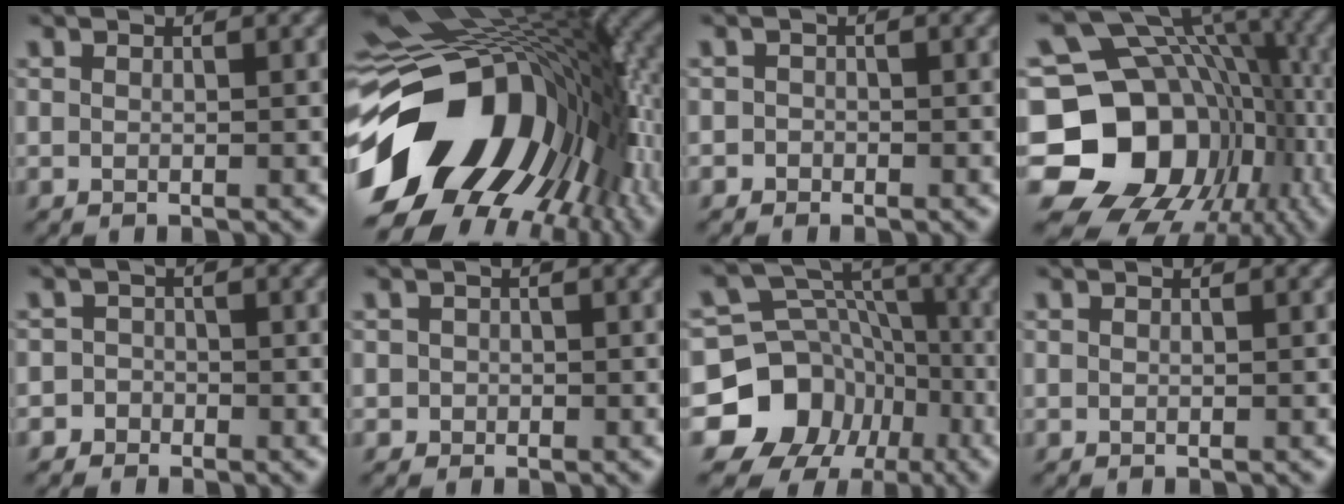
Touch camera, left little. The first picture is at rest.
{"total": 17.8, "force": [-4.7, 11.7, 12.6], "torque": [-0.229, -0.008, -0.092]}
{"total": 1.0, "force": [-0.5, 0.9, -0.1], "torque": [0.015, -0.001, -0.013]}
{"total": 18.0, "force": [-4.4, 14.4, 9.8], "torque": [-0.185, -0.018, -0.066]}
{"total": 2.5, "force": [-1.6, 2.0, -0.2], "torque": [0.039, 0.007, -0.038]}
{"total": 0.9, "force": [-0.3, 0.9, 0.0], "torque": [0.011, -0.002, -0.006]}
{"total": 13.4, "force": [-6.3, 11.2, 3.9], "torque": [-0.087, -0.005, -0.136]}
{"total": 0.0}